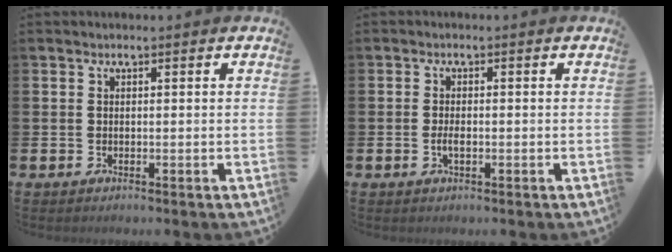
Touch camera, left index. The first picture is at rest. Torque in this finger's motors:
{"motor_torque": [0.33, 0.15, 0.03, 0.07]}